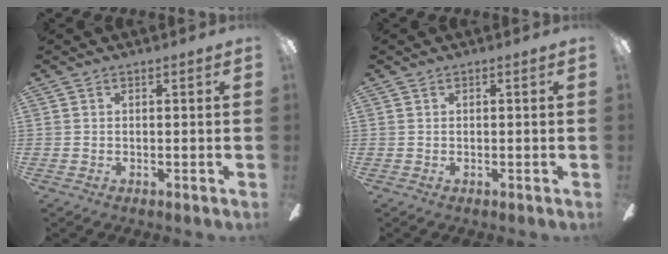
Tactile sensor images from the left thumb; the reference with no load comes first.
{"total": 0.0}